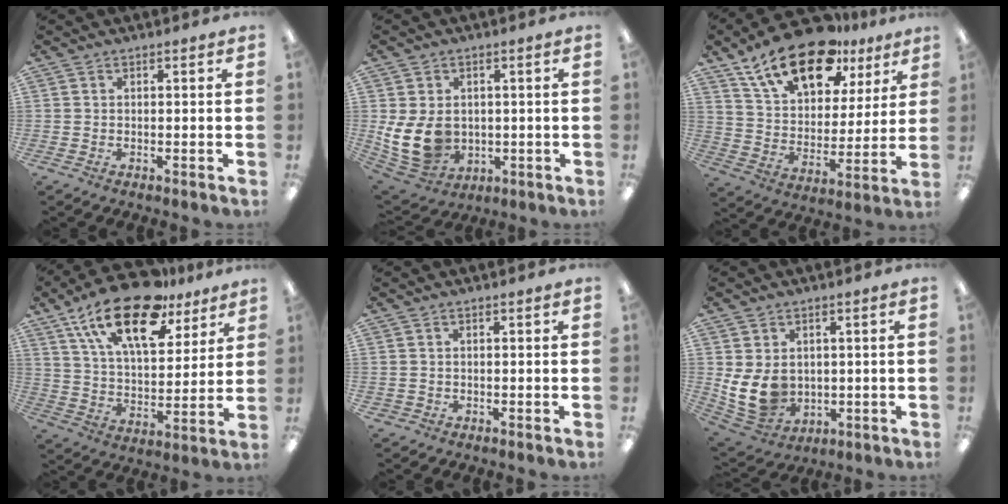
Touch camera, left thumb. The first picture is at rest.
{"total": 11.1, "force": [-0.5, 8.7, 6.9], "torque": [-0.152, -0.001, -0.003]}
{"total": 19.7, "force": [13.1, 9.8, 11.1], "torque": [-0.187, -0.067, 0.229]}
{"total": 22.5, "force": [14.3, 10.3, 14.0], "torque": [-0.236, -0.071, 0.248]}
{"total": 0.8, "force": [0.0, 0.8, 0.0], "torque": [0.000, 0.004, -0.003]}
{"total": 10.1, "force": [0.6, 8.1, 6.1], "torque": [-0.142, -0.006, 0.015]}